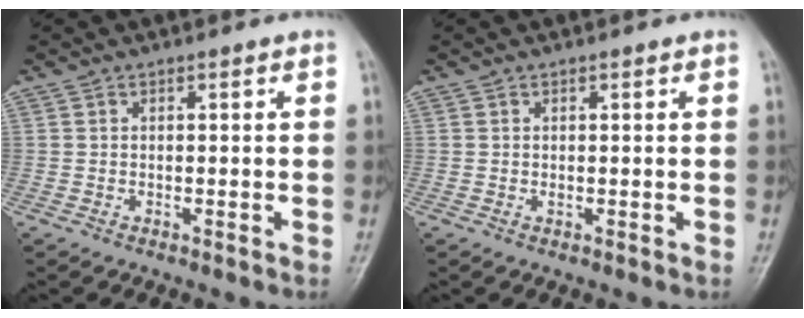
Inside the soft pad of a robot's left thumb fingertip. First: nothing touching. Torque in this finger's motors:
{"motor_torque": [0.02, 0.12, 0.15, 0.14, 0.00]}